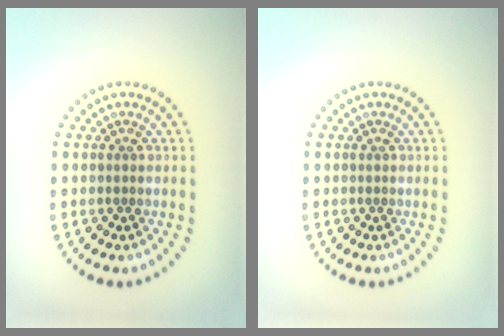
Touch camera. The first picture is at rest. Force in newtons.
{"total": 0.0}